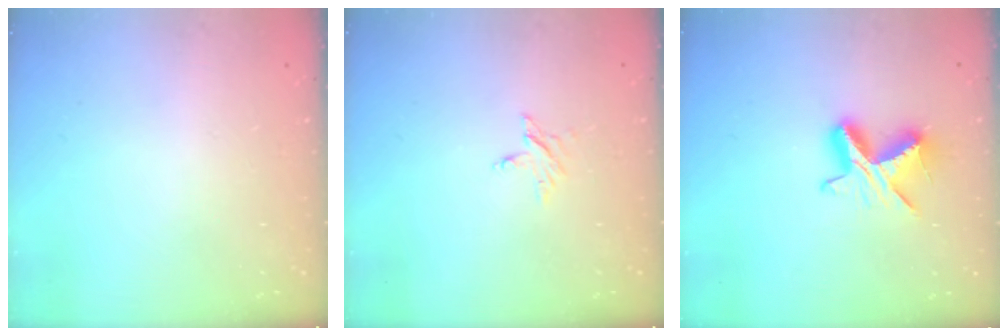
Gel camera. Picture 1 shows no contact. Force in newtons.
{"total": 2.4, "press": 2.4, "slide": 0.2}
{"total": 9.4, "press": 9.4, "slide": 0.3}